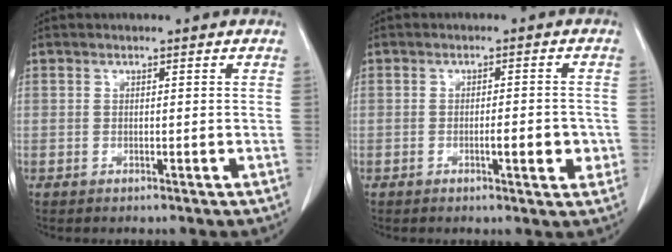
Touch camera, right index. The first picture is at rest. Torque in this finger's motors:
{"motor_torque": [0.82, -0.42, 0.40, 0.06]}